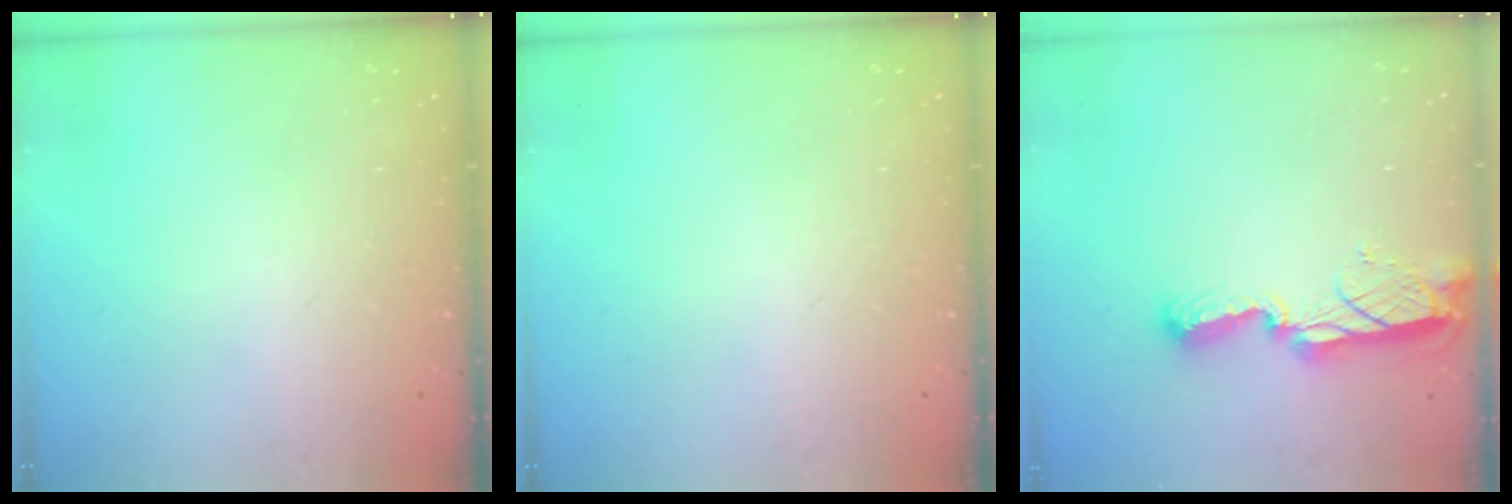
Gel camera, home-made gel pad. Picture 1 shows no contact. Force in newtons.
{"total": 0.0}
{"total": 8.9, "press": 8.9, "slide": 0.5}